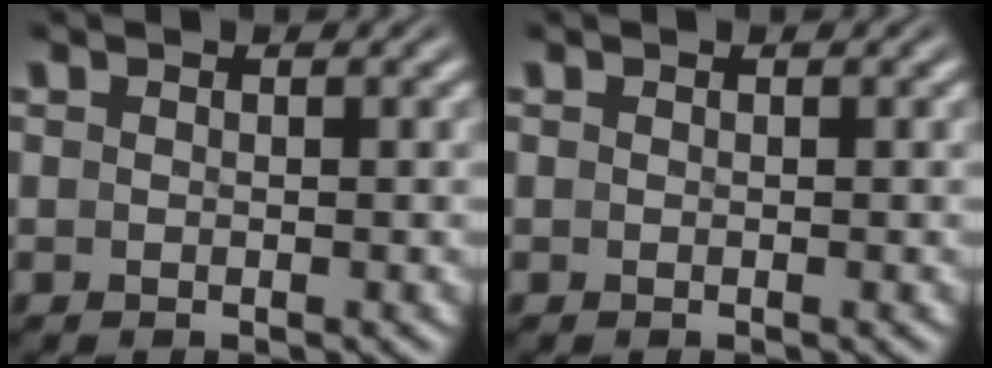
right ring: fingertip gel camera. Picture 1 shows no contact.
{"total": 0.0}